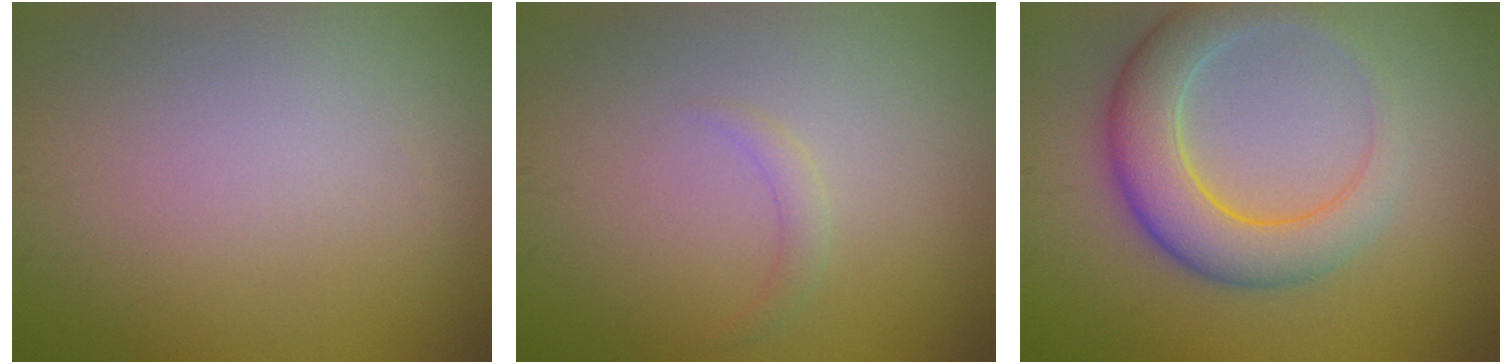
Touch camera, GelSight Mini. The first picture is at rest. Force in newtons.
{"total": 1.1, "press": 1.1, "slide": 0.0}
{"total": 6.4, "press": 6.4, "slide": 0.3}